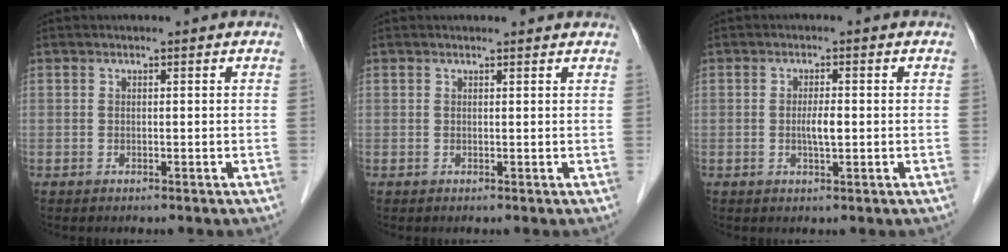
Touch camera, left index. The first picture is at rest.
{"total": 2.2, "force": [2.2, 0.3, 0.3], "torque": [-0.013, 0.007, 0.020]}
{"total": 2.5, "force": [-0.2, 0.3, 2.4], "torque": [-0.049, -0.001, -0.003]}